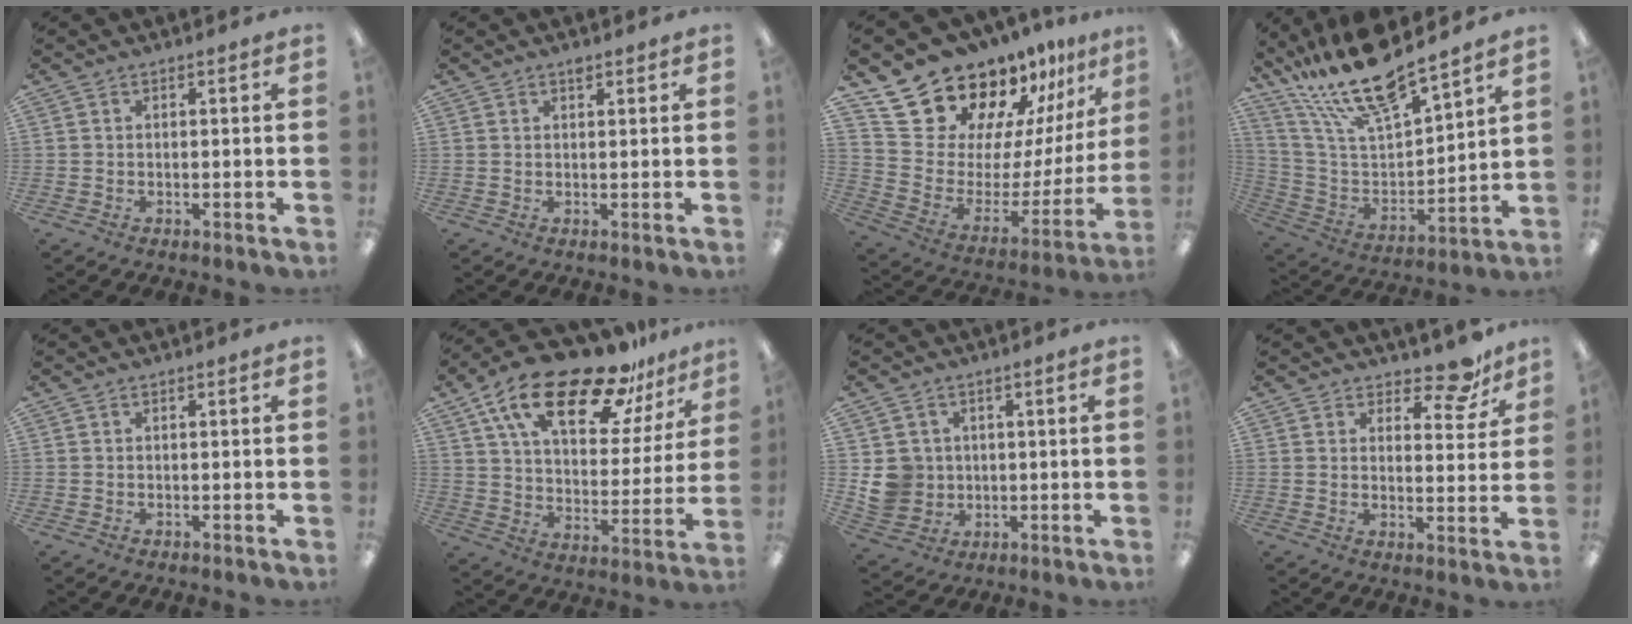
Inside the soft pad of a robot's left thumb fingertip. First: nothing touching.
{"total": 2.5, "force": [2.0, 0.9, 1.3], "torque": [-0.012, -0.008, 0.033]}
{"total": 21.4, "force": [18.1, 9.4, 6.5], "torque": [-0.108, -0.148, 0.340]}
{"total": 20.1, "force": [16.9, 4.5, 9.9], "torque": [-0.205, -0.107, 0.297]}
{"total": 0.0}
{"total": 23.1, "force": [15.6, 9.6, 14.1], "torque": [-0.239, -0.091, 0.269]}
{"total": 7.7, "force": [1.2, 7.4, 1.7], "torque": [-0.042, 0.005, 0.031]}
{"total": 8.7, "force": [6.8, 3.6, 4.0], "torque": [-0.041, -0.045, 0.117]}